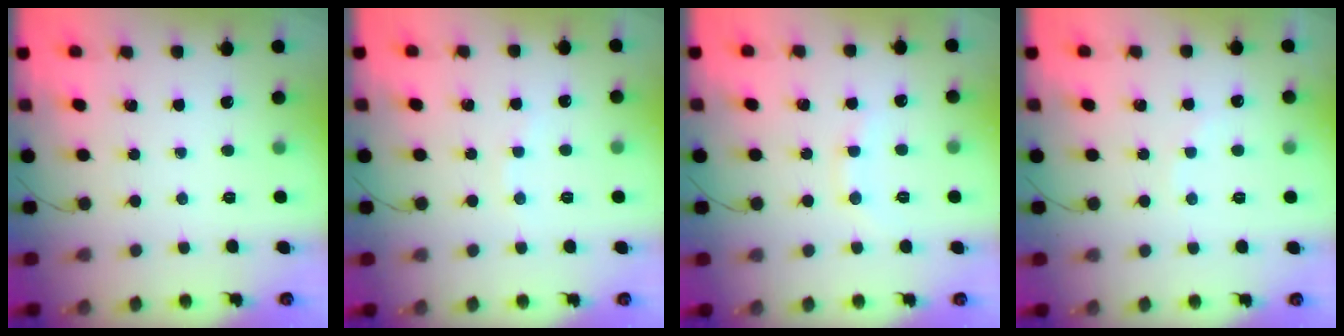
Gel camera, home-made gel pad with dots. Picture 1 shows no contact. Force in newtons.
{"total": 2.3, "press": 2.1, "slide": 0.7}
{"total": 7.2, "press": 7.0, "slide": 1.6}
{"total": 4.7, "press": 4.7, "slide": 0.8}